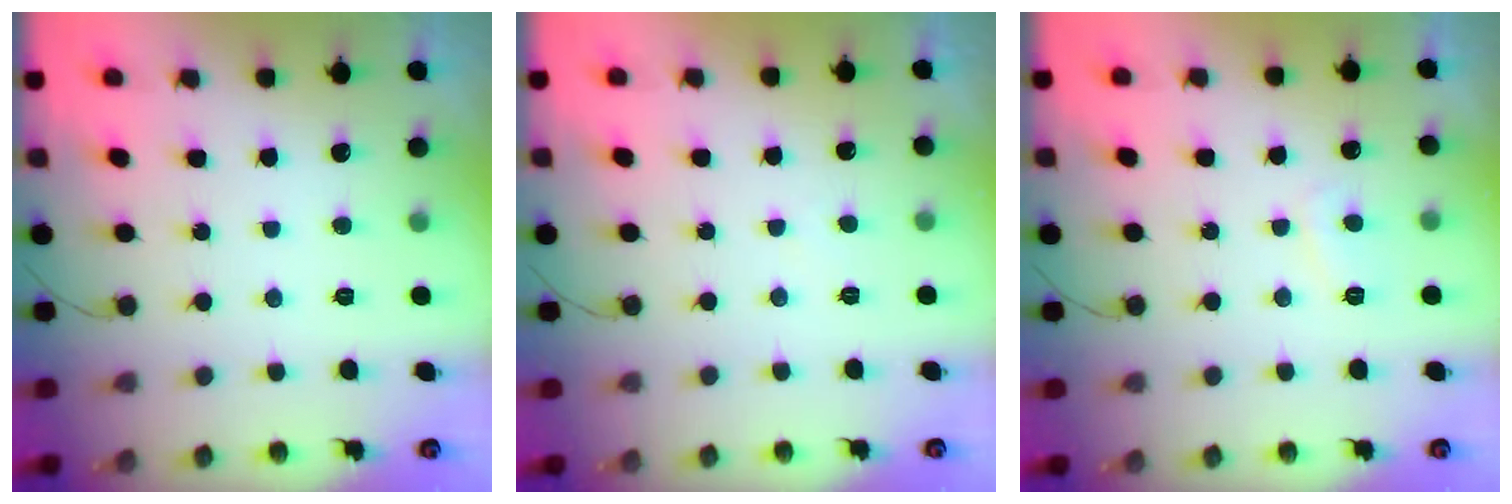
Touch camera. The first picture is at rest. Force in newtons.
{"total": 1.1, "press": 1.0, "slide": 0.4}
{"total": 2.9, "press": 2.9, "slide": 0.5}